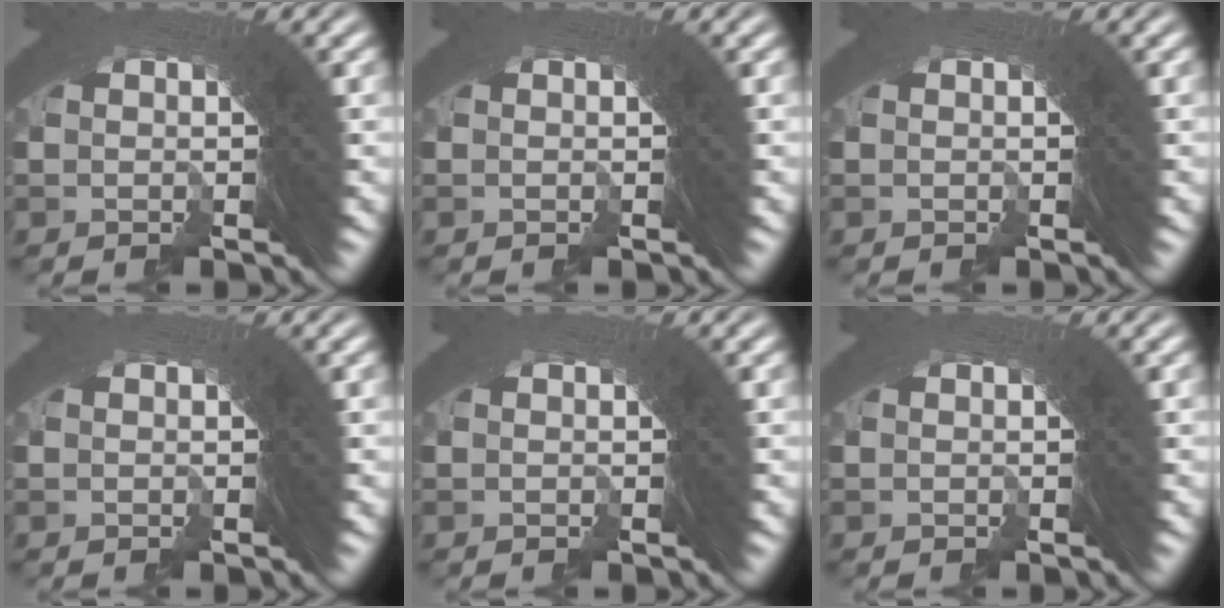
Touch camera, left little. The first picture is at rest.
{"total": 0.0}
{"total": 0.0}
{"total": 0.0}
{"total": 0.0}
{"total": 0.0}